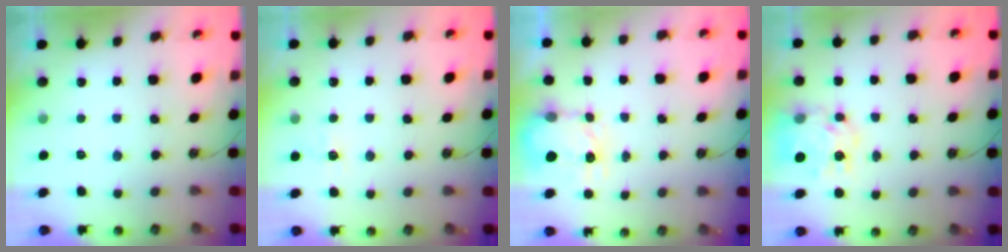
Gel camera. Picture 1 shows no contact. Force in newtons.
{"total": 6.2, "press": 6.1, "slide": 0.8}
{"total": 3.8, "press": 3.7, "slide": 0.5}
{"total": 11.5, "press": 11.5, "slide": 1.1}